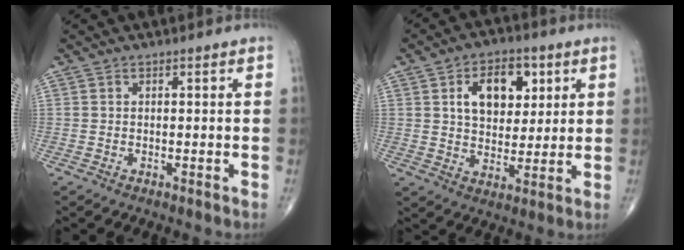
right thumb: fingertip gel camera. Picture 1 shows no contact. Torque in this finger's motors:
{"motor_torque": [0.59, 2.05, 0.82, 0.27, 0.06]}